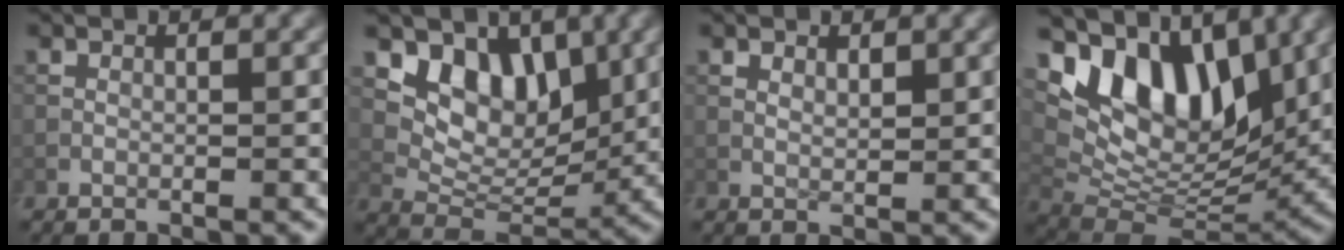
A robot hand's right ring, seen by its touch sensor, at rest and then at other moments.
{"total": 6.8, "force": [2.9, 4.5, 4.2], "torque": [-0.064, -0.017, 0.053]}
{"total": 1.2, "force": [0.6, 0.6, 0.7], "torque": [-0.016, -0.003, 0.017]}
{"total": 11.2, "force": [4.9, 6.1, 8.0], "torque": [-0.136, 0.003, 0.094]}